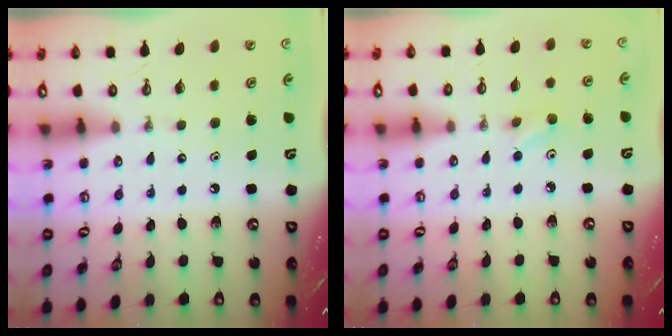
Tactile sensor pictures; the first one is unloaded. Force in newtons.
{"total": 4.2, "press": 4.1, "slide": 0.8}